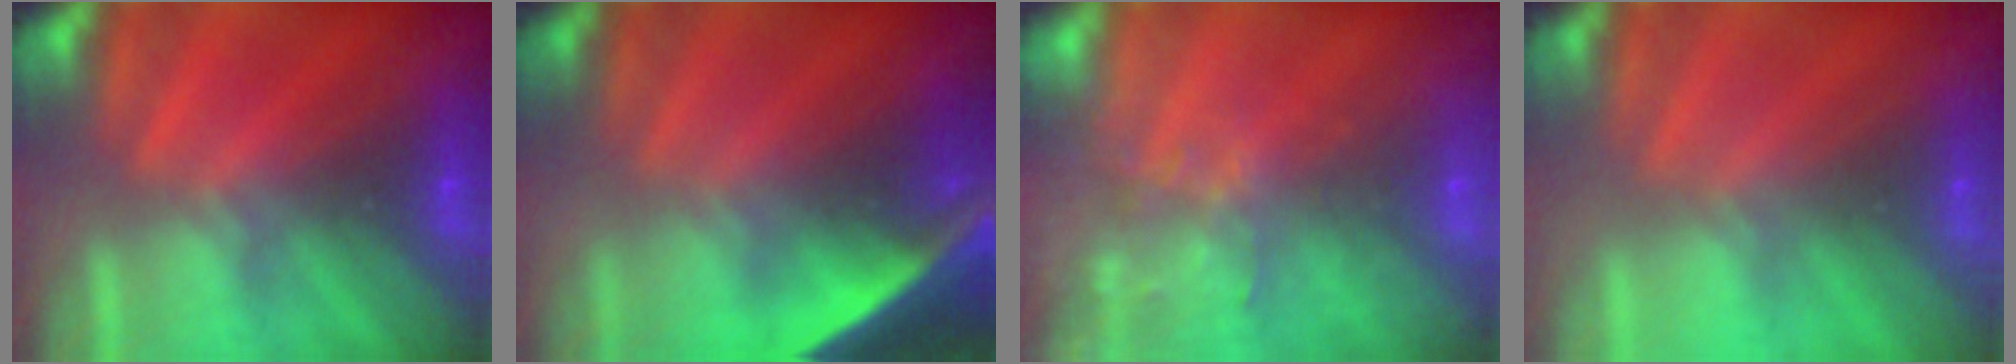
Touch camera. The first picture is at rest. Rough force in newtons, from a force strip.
{"total": 7.8}
{"total": 6.1}
{"total": 2.9}